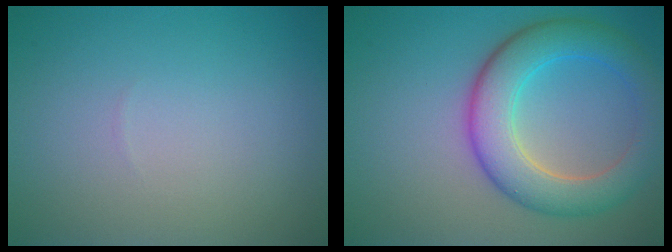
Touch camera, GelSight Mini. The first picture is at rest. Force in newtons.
{"total": 6.9, "press": 6.9, "slide": 0.2}